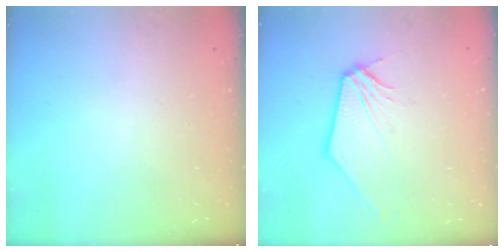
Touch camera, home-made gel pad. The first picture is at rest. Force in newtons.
{"total": 1.8, "press": 1.8, "slide": 0.3}